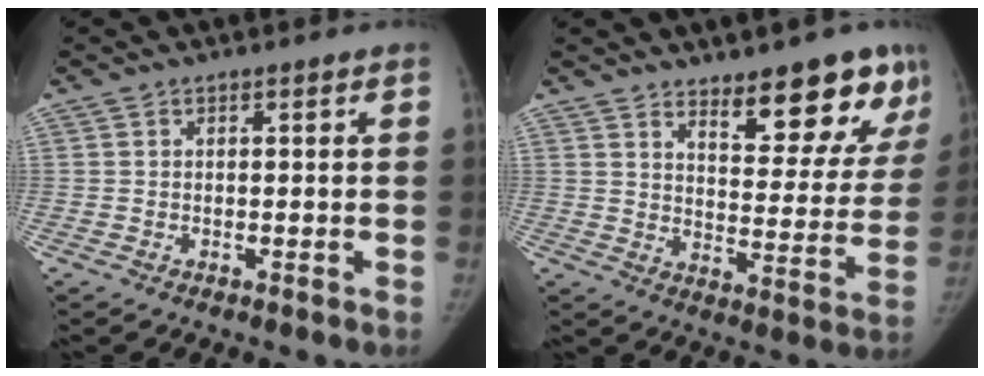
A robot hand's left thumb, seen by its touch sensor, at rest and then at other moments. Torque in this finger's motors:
{"motor_torque": [0.96, 1.04, -0.03, -0.16, 0.03]}